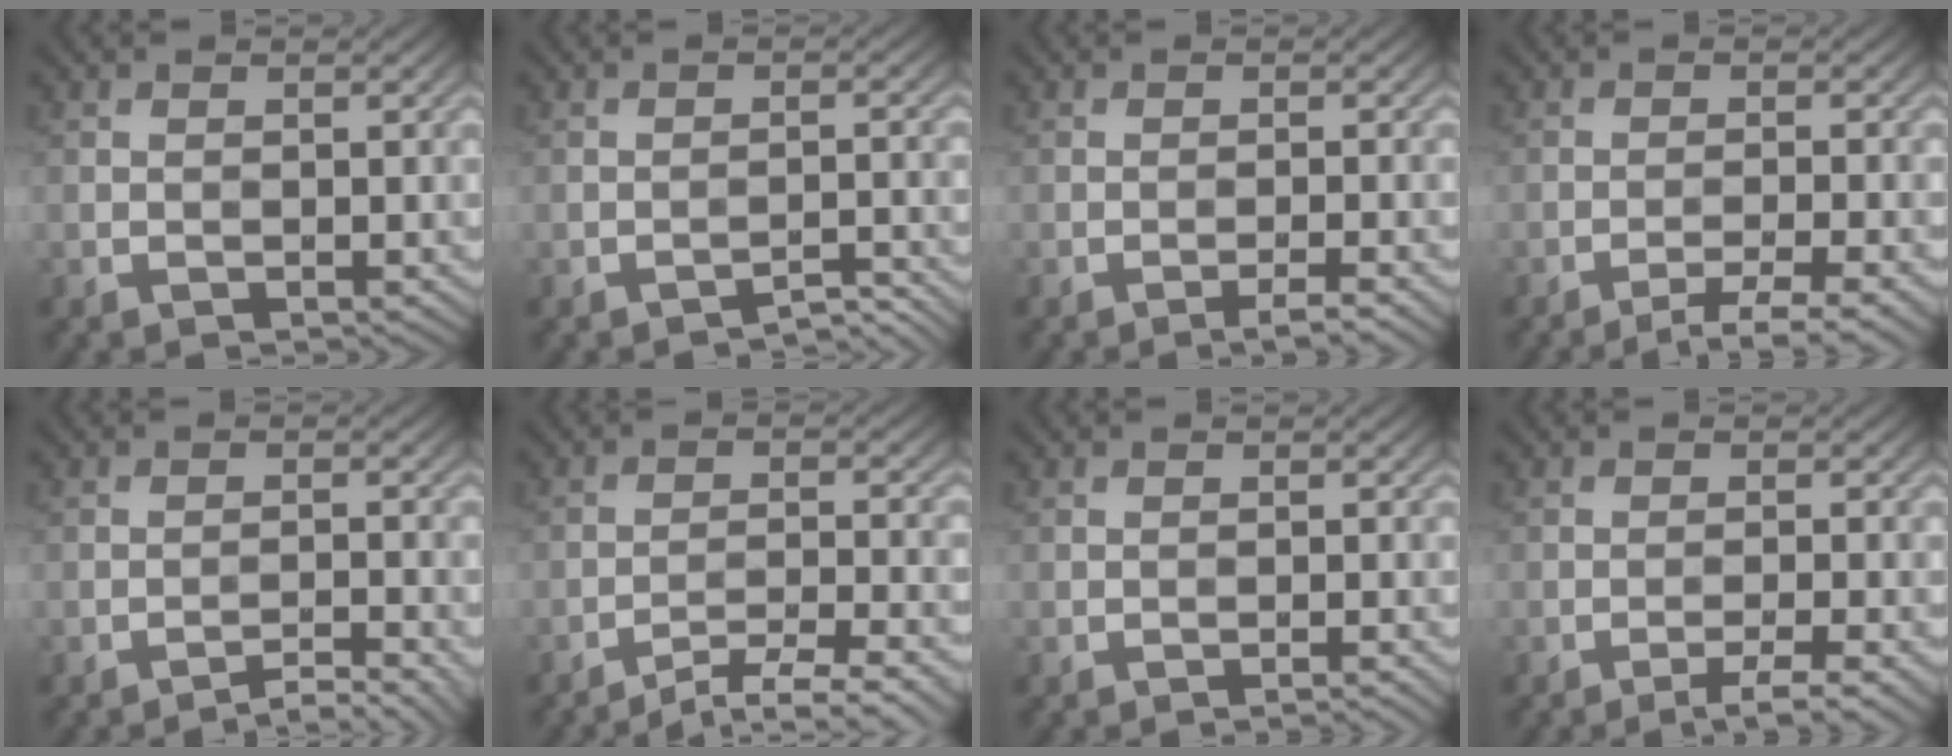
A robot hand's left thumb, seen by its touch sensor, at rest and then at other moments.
{"total": 2.5, "force": [-2.4, 0.2, 0.5], "torque": [0.002, 0.013, -0.036]}
{"total": 1.9, "force": [-1.3, 0.1, 1.4], "torque": [-0.015, 0.009, -0.026]}
{"total": 3.5, "force": [-2.3, 0.4, 2.6], "torque": [-0.042, 0.006, -0.043]}
{"total": 3.0, "force": [-2.5, 0.3, 1.6], "torque": [-0.019, 0.012, -0.044]}
{"total": 5.3, "force": [-4.1, 0.8, 3.2], "torque": [-0.059, 0.013, -0.069]}
{"total": 0.6, "force": [-0.6, 0.0, 0.3], "torque": [0.002, 0.004, -0.016]}
{"total": 2.8, "force": [-1.8, 0.2, 2.1], "torque": [-0.030, 0.008, -0.034]}